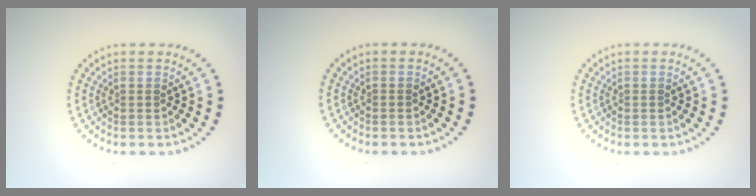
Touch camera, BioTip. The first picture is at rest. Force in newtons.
{"total": 0.0}
{"total": 0.0}